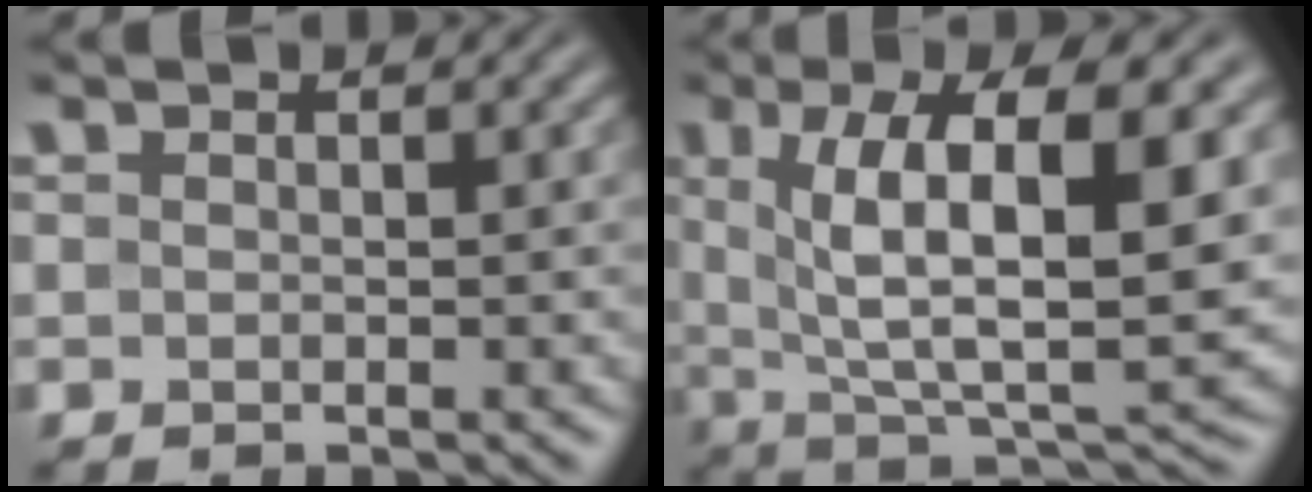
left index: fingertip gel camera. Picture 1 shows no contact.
{"total": 11.0, "force": [2.7, 3.4, 10.1], "torque": [-0.164, -0.005, 0.050]}